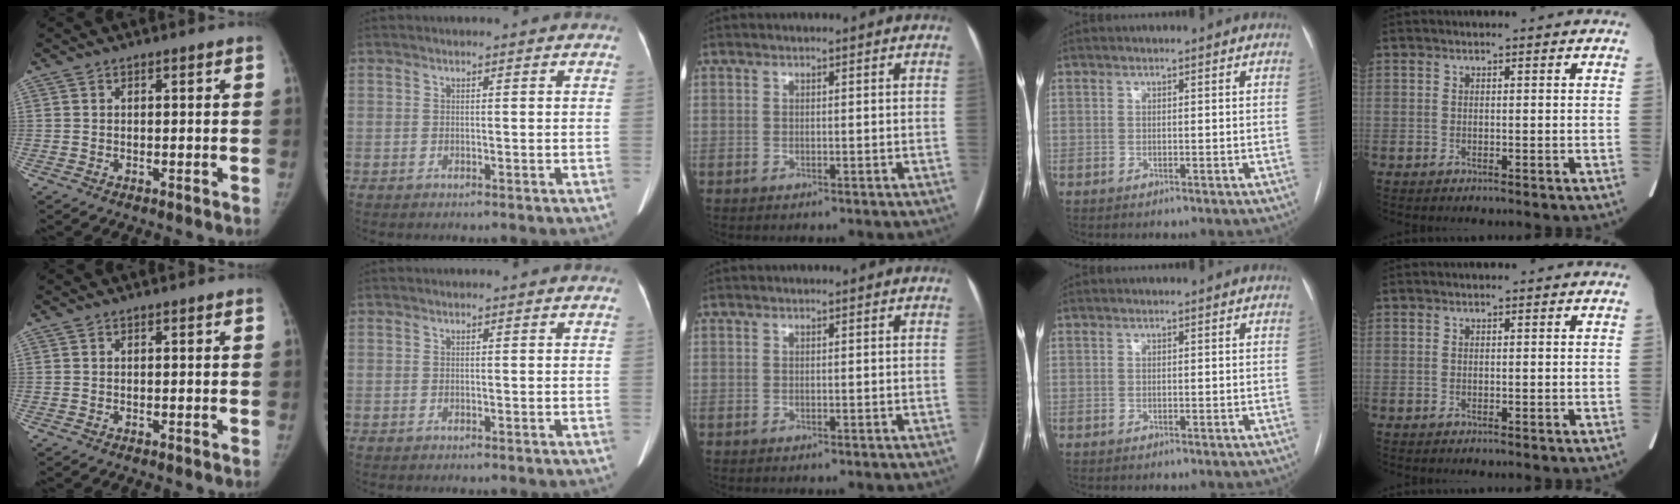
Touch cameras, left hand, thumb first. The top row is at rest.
{}